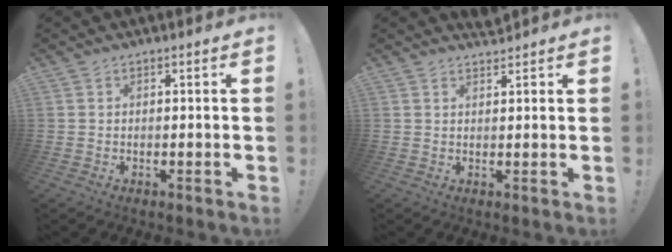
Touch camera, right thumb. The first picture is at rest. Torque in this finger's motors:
{"motor_torque": [0.04, 0.07, 0.02, -0.06, 0.00]}